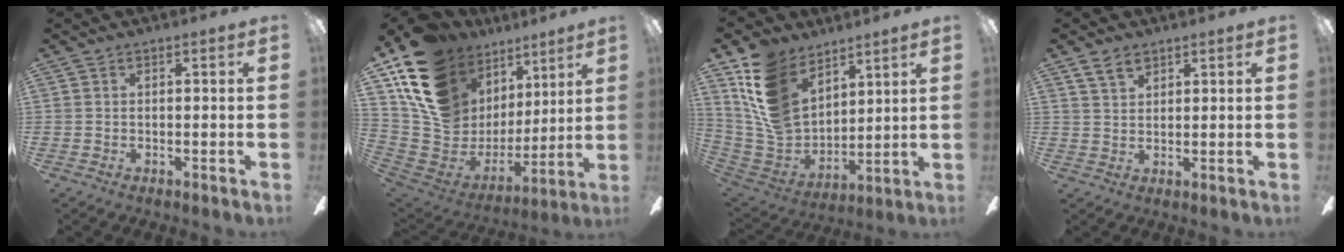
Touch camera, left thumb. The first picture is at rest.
{"total": 18.7, "force": [11.6, 12.5, 7.6], "torque": [-0.162, -0.069, 0.235]}
{"total": 16.2, "force": [9.6, 10.5, 7.9], "torque": [-0.210, -0.051, 0.186]}
{"total": 4.5, "force": [3.1, 2.4, 2.1], "torque": [-0.041, -0.004, 0.058]}